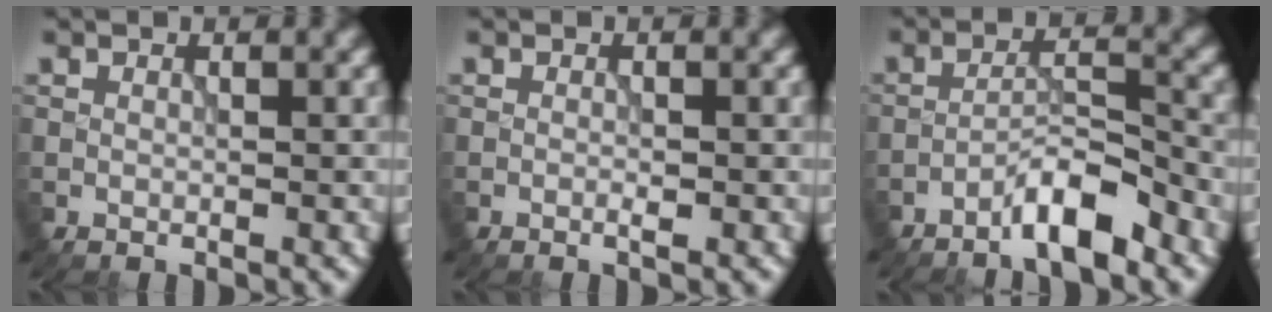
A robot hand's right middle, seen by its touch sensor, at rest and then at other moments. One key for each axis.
{"total": 0.6, "fx": -0.2, "fy": 0.1, "fz": 0.5, "tx": -0.009, "ty": -0.002, "tz": -0.004}
{"total": 4.2, "fx": -3.2, "fy": 0.6, "fz": 2.7, "tx": -0.045, "ty": 0.013, "tz": -0.062}